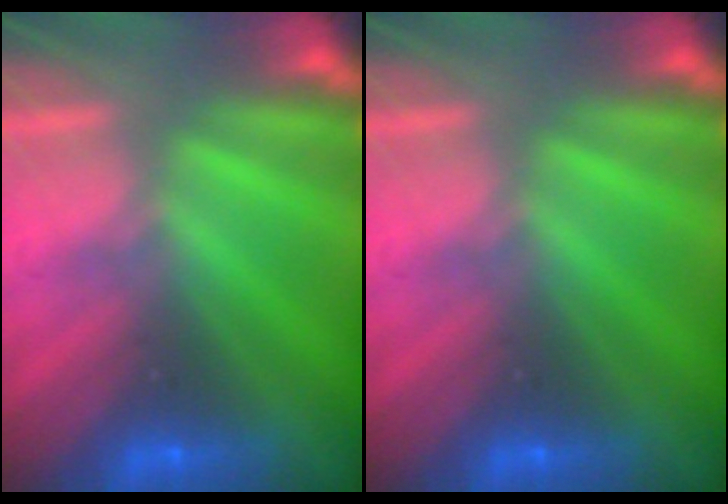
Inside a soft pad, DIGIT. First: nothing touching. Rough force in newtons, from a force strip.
{"total": 0.0}